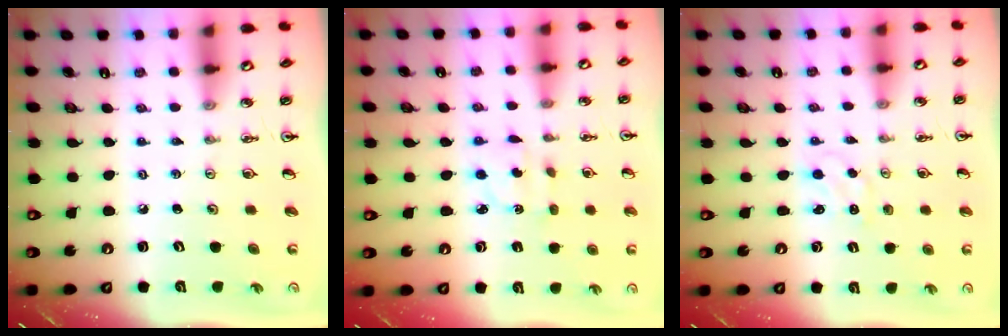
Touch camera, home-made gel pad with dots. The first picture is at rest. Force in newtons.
{"total": 2.2, "press": 2.2, "slide": 0.6}
{"total": 1.5, "press": 1.5, "slide": 0.2}